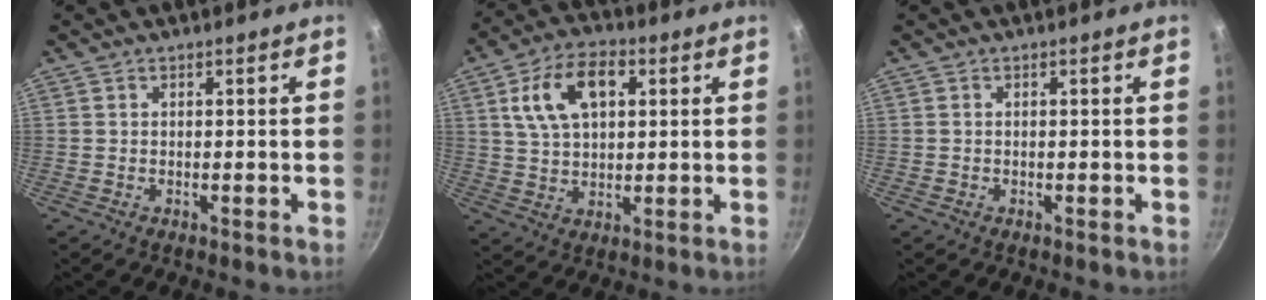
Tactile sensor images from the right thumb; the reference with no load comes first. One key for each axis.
{"total": 12.4, "fx": 3.7, "fy": 7.6, "fz": 9.1, "tx": -0.140, "ty": 0.009, "tz": 0.060}
{"total": 0.0}